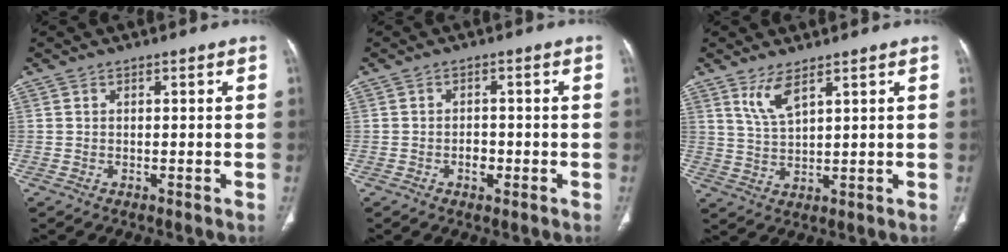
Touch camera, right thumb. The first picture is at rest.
{"total": 2.4, "force": [-0.9, 1.6, 1.5], "torque": [-0.014, 0.006, -0.015]}
{"total": 5.0, "force": [3.2, 1.4, 3.6], "torque": [-0.075, -0.023, 0.073]}